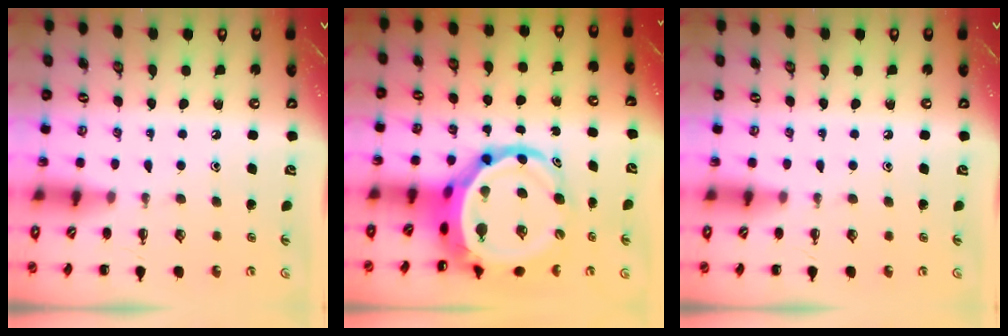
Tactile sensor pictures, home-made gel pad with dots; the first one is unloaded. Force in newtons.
{"total": 9.5, "press": 9.1, "slide": 2.7}
{"total": 0.0}